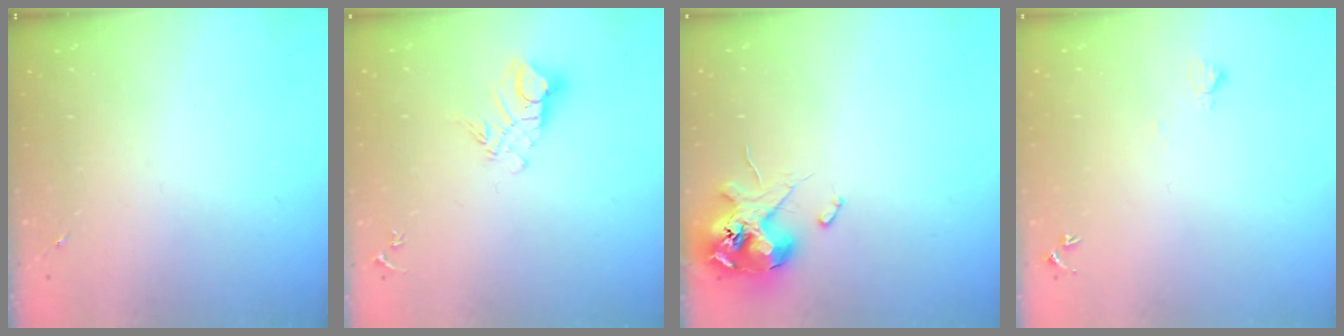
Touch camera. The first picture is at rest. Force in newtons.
{"total": 9.1, "press": 9.1, "slide": 0.9}
{"total": 12.4, "press": 12.3, "slide": 1.8}
{"total": 4.8, "press": 4.8, "slide": 0.6}